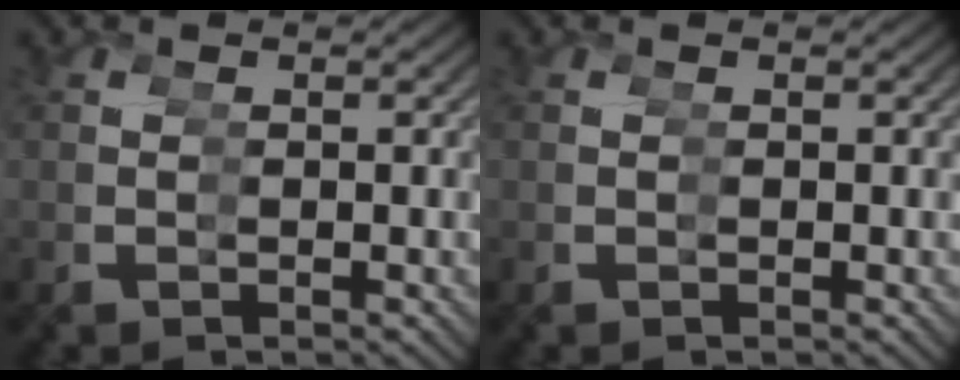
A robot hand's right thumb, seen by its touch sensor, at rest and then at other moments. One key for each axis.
{"total": 0.0}